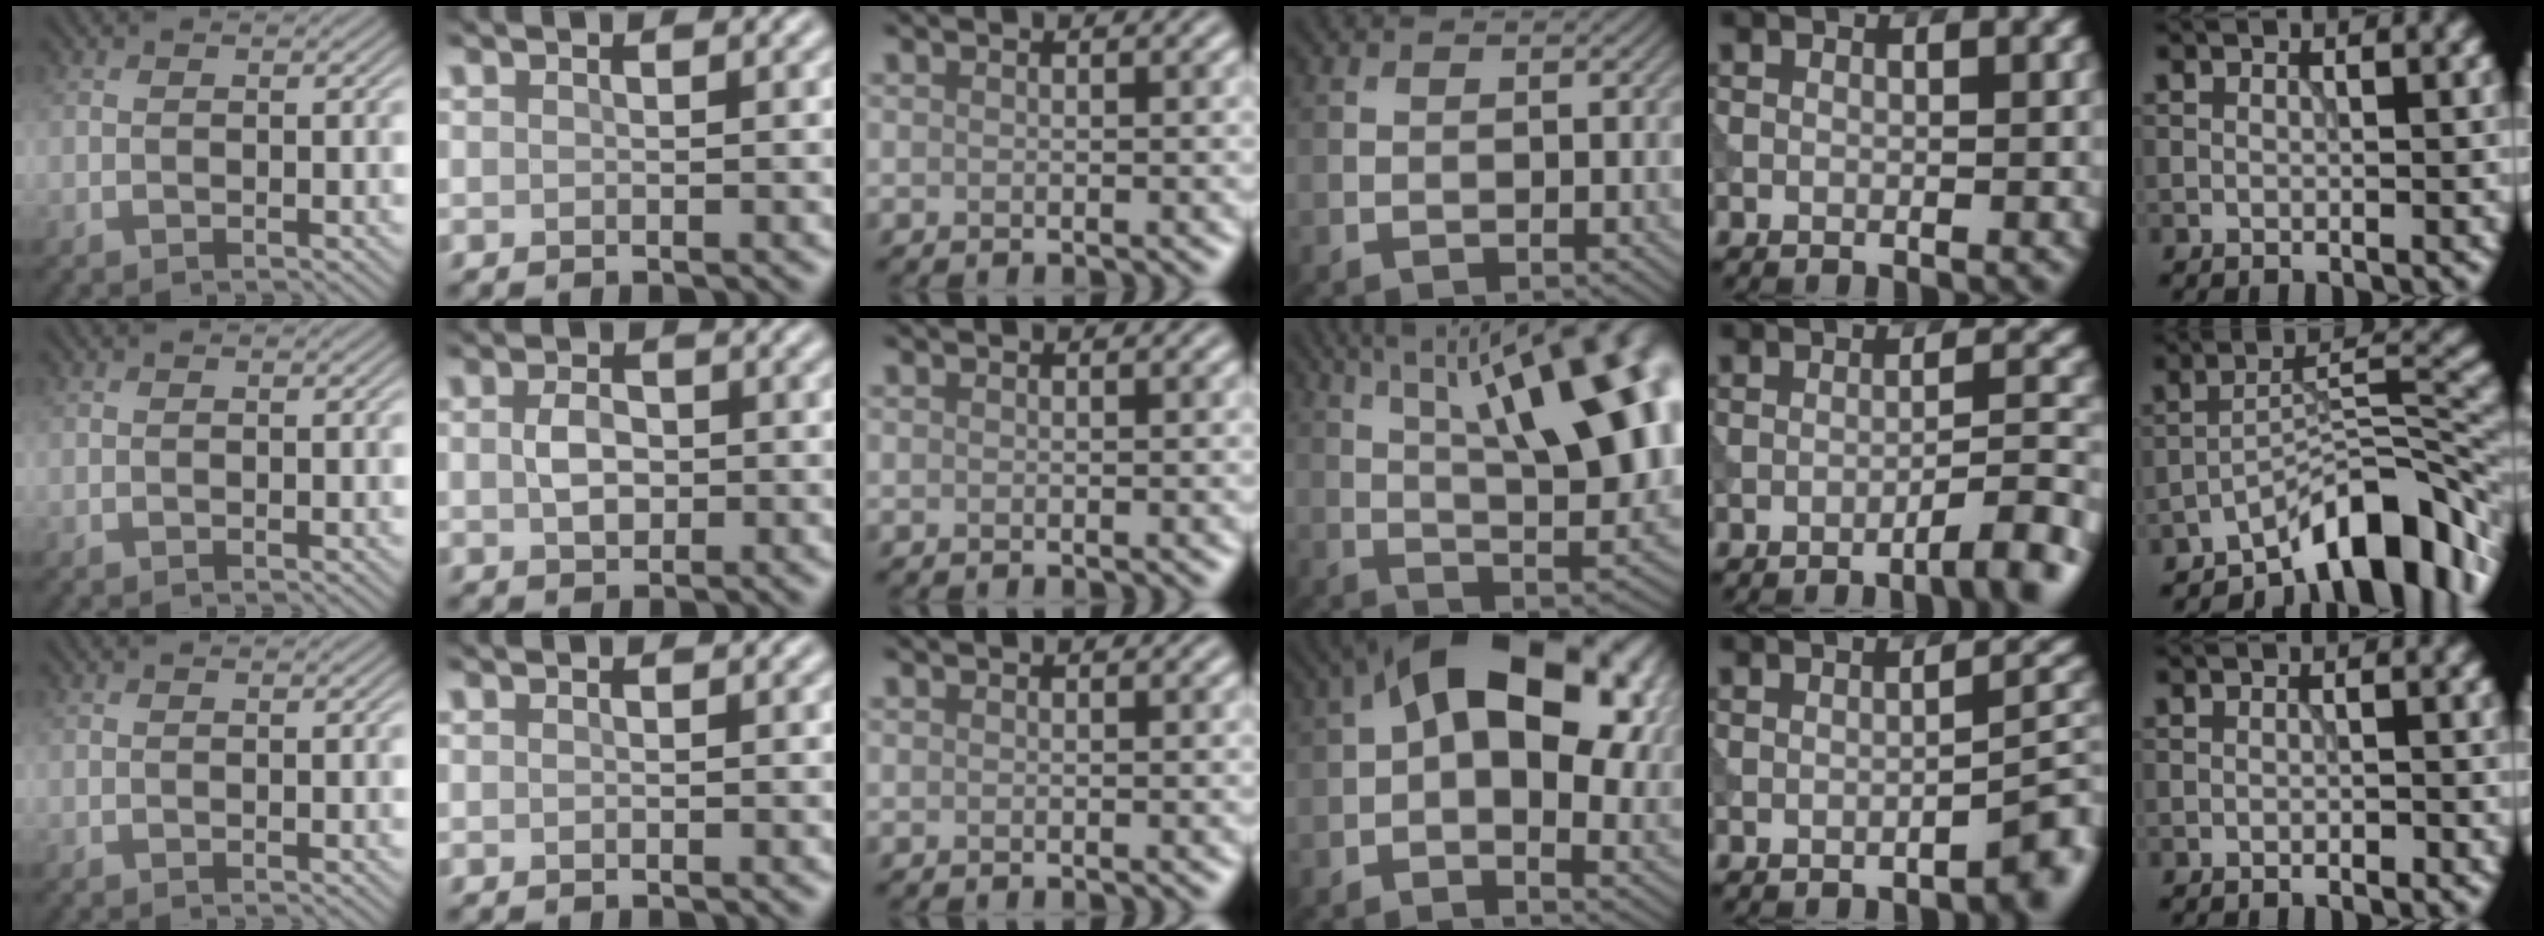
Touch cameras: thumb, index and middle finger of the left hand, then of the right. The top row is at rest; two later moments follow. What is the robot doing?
{"motion": "dispense", "object": "syringe"}